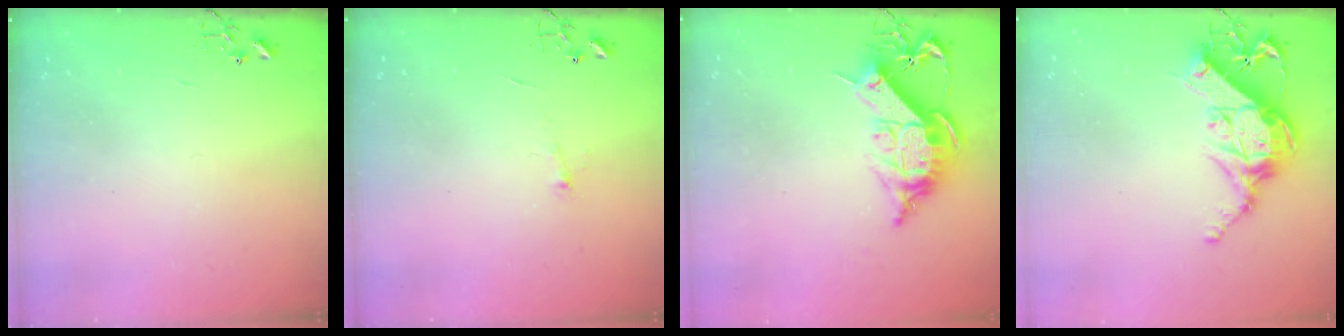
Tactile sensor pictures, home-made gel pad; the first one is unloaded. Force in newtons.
{"total": 4.1, "press": 4.0, "slide": 0.6}
{"total": 14.4, "press": 14.4, "slide": 1.2}
{"total": 15.3, "press": 15.1, "slide": 2.1}